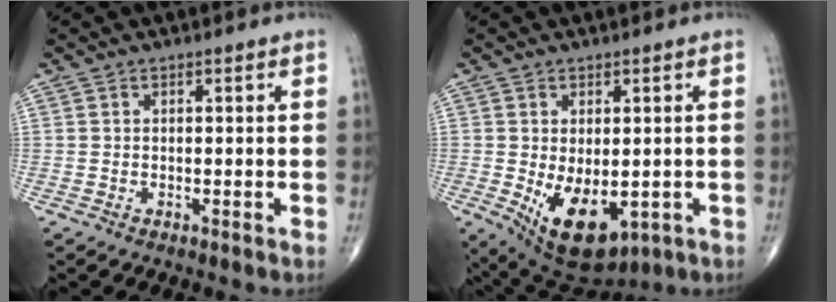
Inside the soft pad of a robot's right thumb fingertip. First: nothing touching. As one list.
[{"total": 11.8, "force": [-2.7, 6.5, 9.4], "torque": [-0.139, -0.012, -0.019]}]